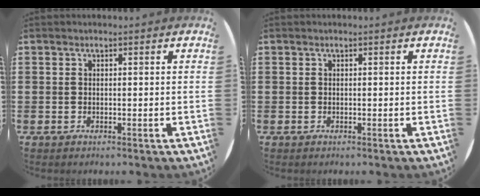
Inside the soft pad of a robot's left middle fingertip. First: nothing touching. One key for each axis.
{"total": 0.0}